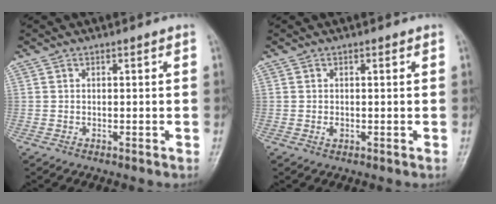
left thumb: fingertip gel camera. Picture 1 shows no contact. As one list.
[{"total": 1.0, "force": [0.0, 0.7, 0.7], "torque": [-0.009, -0.001, -0.001]}]